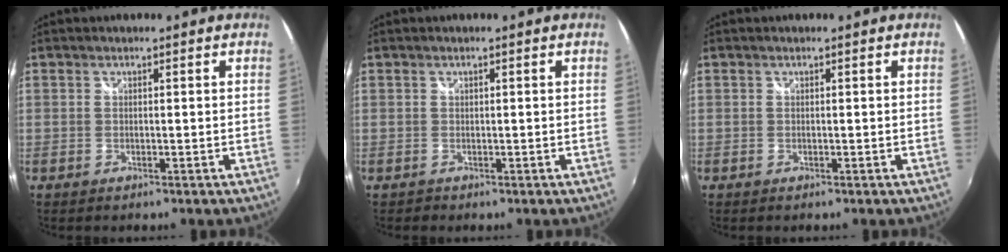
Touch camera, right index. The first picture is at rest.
{"total": 0.7, "force": [-0.2, 0.7, 0.0], "torque": [-0.001, 0.000, -0.002]}
{"total": 0.0}